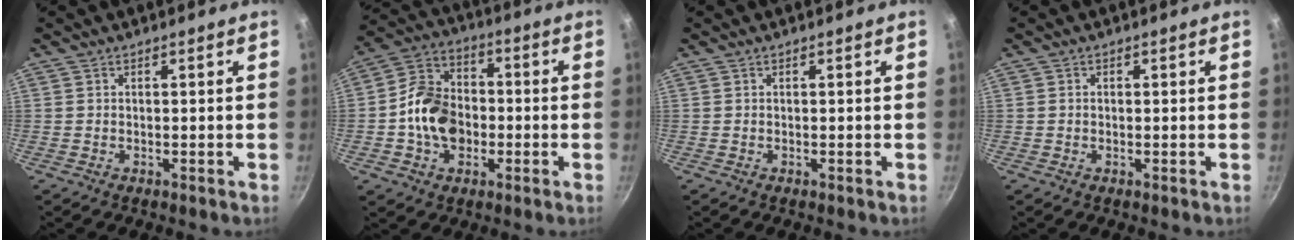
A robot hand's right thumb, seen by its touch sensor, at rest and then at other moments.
{"total": 12.4, "force": [-2.0, 9.4, 7.8], "torque": [-0.113, 0.027, -0.050]}
{"total": 0.0}
{"total": 0.6, "force": [0.0, 0.5, 0.3], "torque": [-0.004, 0.004, 0.000]}